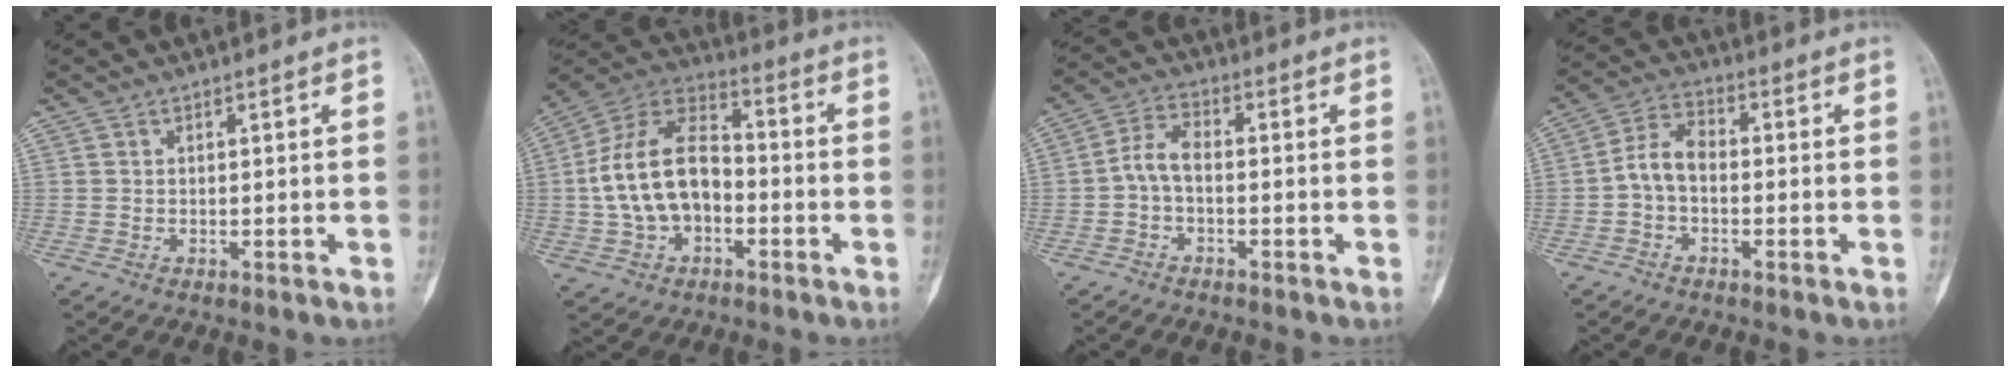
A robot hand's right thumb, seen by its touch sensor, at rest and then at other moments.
{"total": 15.8, "force": [-2.0, 10.1, 11.9], "torque": [-0.211, 0.043, -0.039]}
{"total": 4.8, "force": [-1.2, 2.5, 4.0], "torque": [-0.078, 0.021, -0.033]}
{"total": 6.1, "force": [-1.2, 3.8, 4.6], "torque": [-0.085, 0.026, -0.036]}